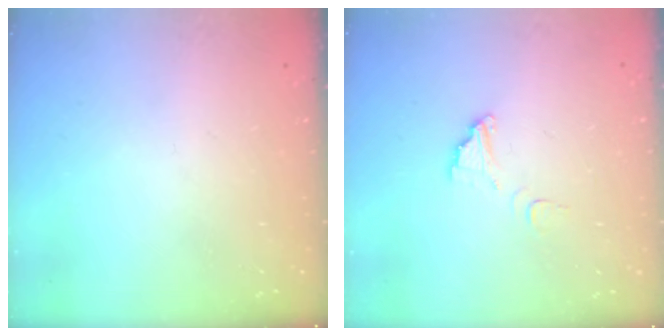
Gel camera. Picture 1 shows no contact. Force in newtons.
{"total": 6.2, "press": 6.2, "slide": 0.6}